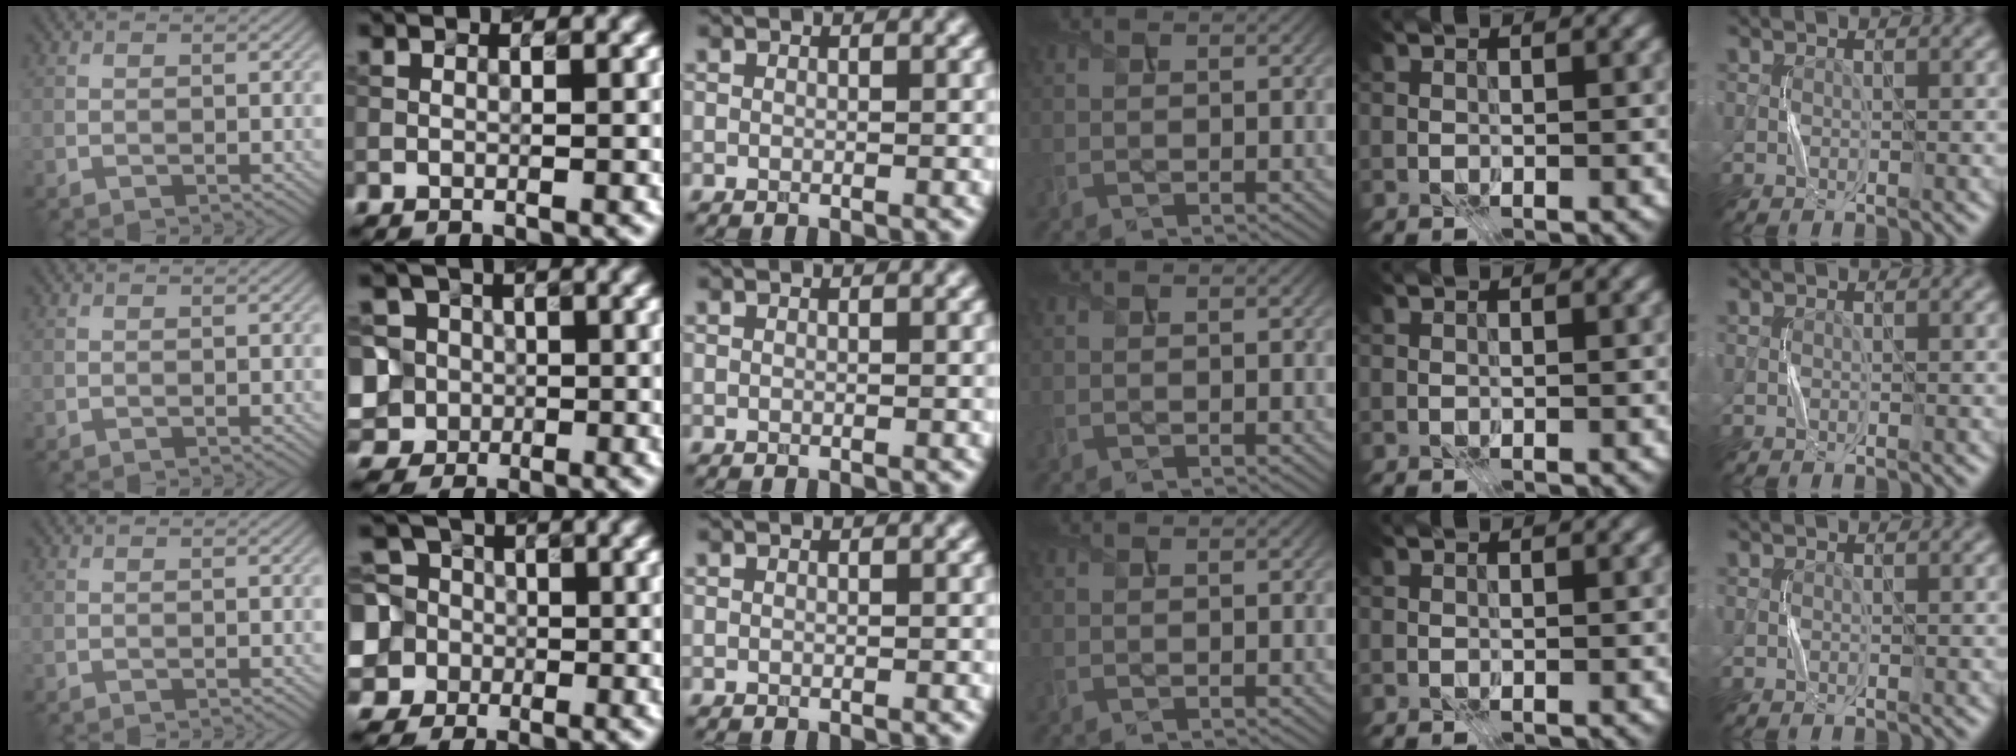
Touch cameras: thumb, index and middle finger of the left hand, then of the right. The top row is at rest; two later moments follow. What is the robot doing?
{"motion": "press", "object": "calculator"}